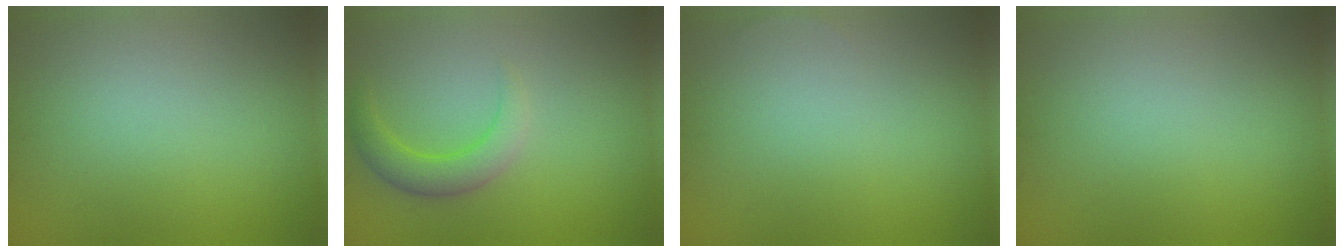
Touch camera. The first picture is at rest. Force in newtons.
{"total": 2.9, "press": 2.9, "slide": 0.2}
{"total": 0.0}
{"total": 0.0}